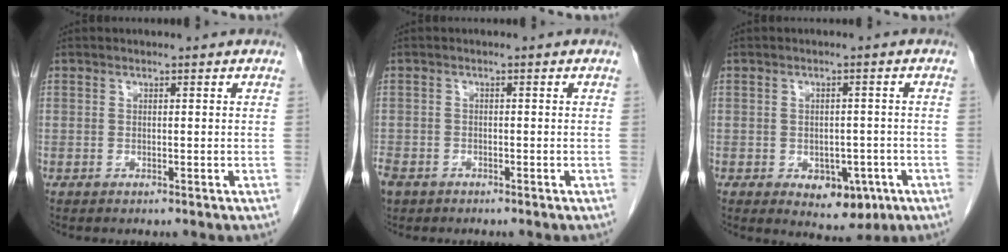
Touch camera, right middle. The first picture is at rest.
{"total": 5.0, "force": [-3.3, 3.2, 1.9], "torque": [-0.053, -0.006, -0.059]}
{"total": 6.0, "force": [-2.5, 3.6, 4.1], "torque": [-0.045, 0.000, -0.021]}